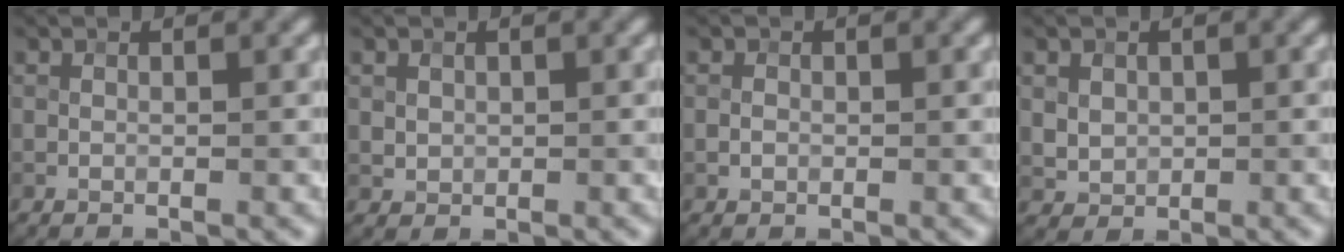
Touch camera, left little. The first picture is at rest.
{"total": 1.1, "force": [0.3, 0.9, 0.4], "torque": [-0.006, -0.002, 0.011]}
{"total": 1.0, "force": [-0.1, 0.9, 0.4], "torque": [-0.007, 0.001, -0.003]}
{"total": 2.0, "force": [0.6, 1.7, 0.9], "torque": [-0.022, -0.005, 0.022]}